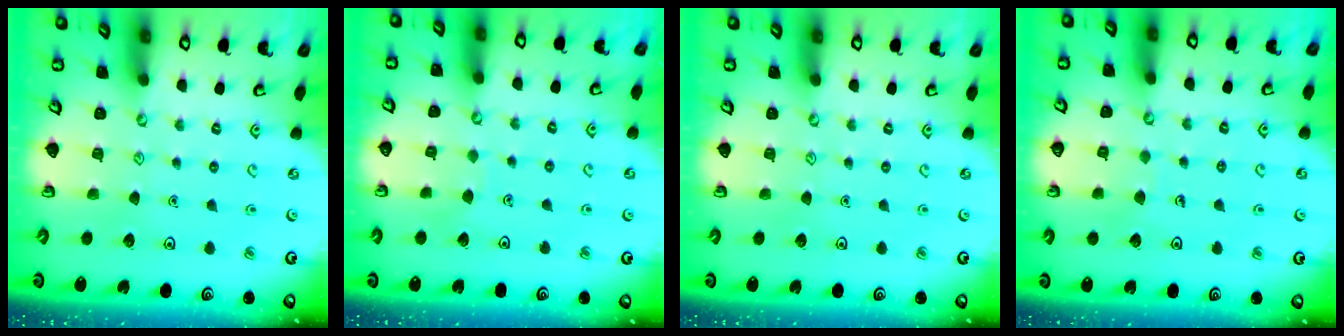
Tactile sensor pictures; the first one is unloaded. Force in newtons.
{"total": 3.2, "press": 3.2, "slide": 0.4}
{"total": 0.0}
{"total": 2.3, "press": 2.3, "slide": 0.1}